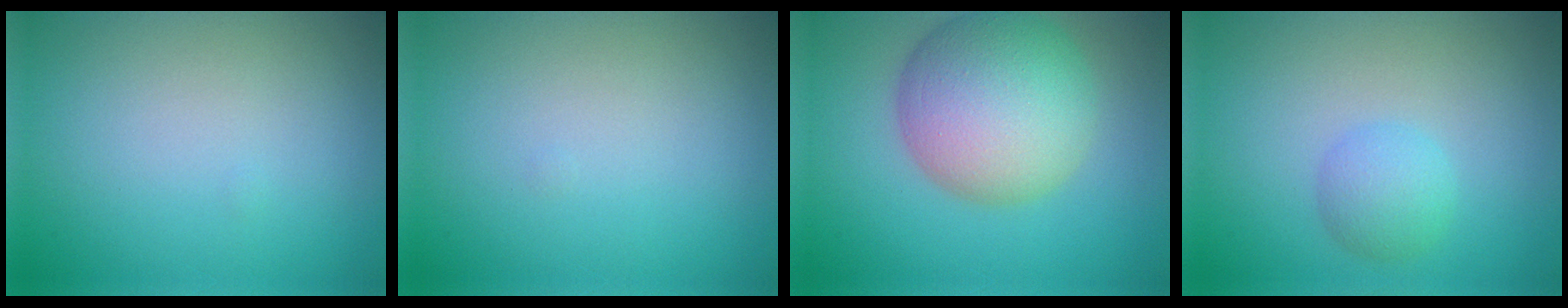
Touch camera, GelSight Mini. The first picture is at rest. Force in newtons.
{"total": 0.0}
{"total": 9.0, "press": 9.0, "slide": 0.6}
{"total": 2.2, "press": 2.2, "slide": 0.0}